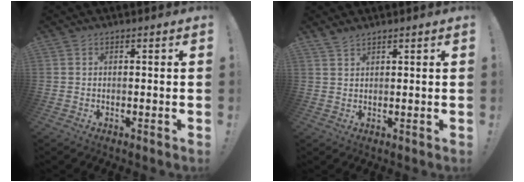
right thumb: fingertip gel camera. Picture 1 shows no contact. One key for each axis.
{"total": 2.2, "fx": 2.0, "fy": 0.5, "fz": 0.8, "tx": -0.016, "ty": -0.012, "tz": 0.037}